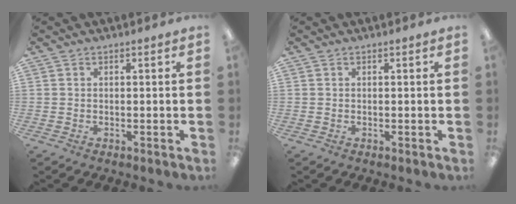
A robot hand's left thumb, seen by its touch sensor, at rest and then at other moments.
{"total": 0.0}